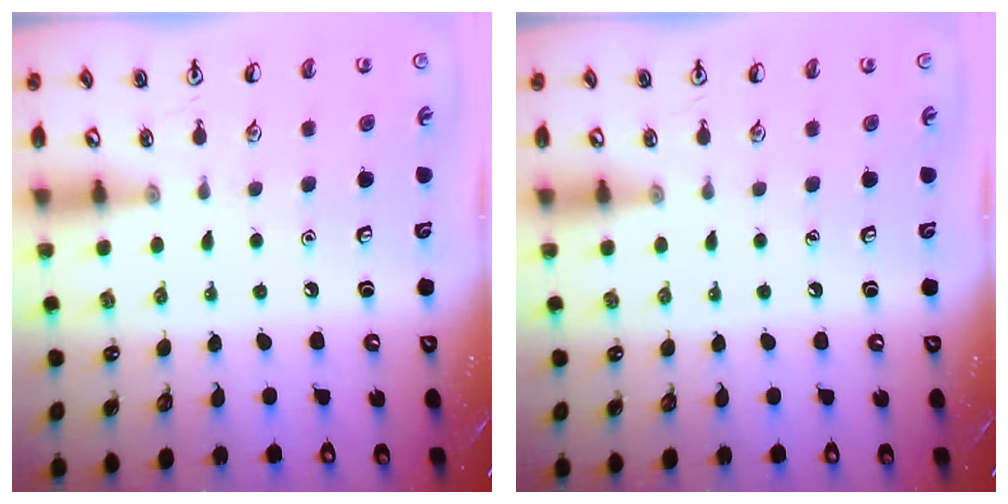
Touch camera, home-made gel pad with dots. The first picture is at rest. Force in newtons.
{"total": 0.0}